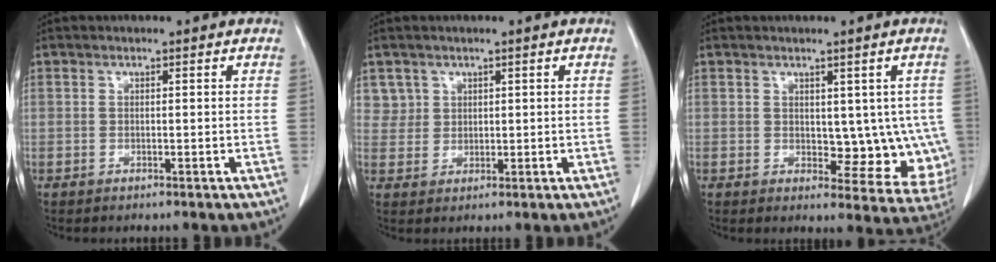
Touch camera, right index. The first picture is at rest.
{"total": 3.1, "force": [1.7, 2.6, -0.4], "torque": [0.024, 0.003, 0.027]}
{"total": 8.4, "force": [0.6, 4.8, 6.8], "torque": [-0.057, -0.004, 0.018]}